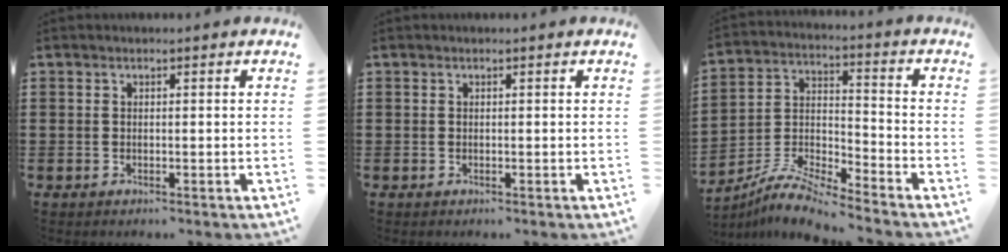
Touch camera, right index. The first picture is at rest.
{"total": 0.0}
{"total": 8.2, "force": [-7.8, 0.6, 2.3], "torque": [-0.059, 0.004, -0.159]}